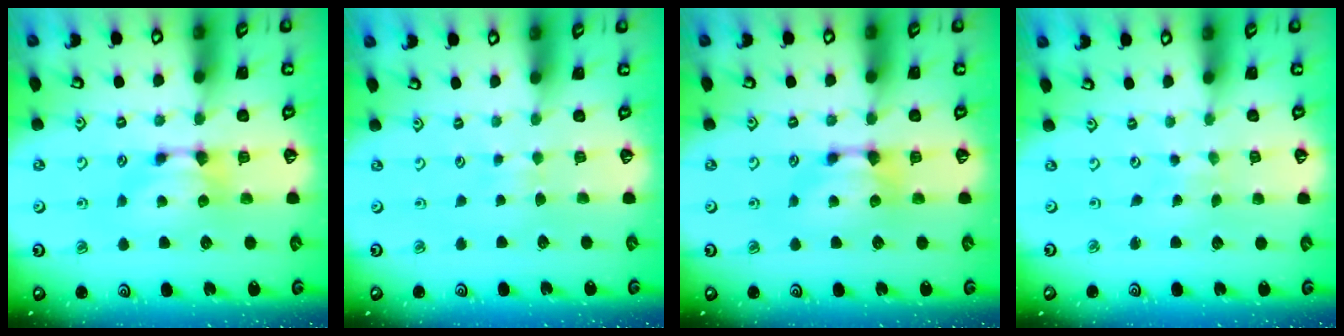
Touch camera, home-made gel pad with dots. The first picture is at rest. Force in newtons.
{"total": 3.4, "press": 3.4, "slide": 0.3}
{"total": 0.0}
{"total": 5.7, "press": 5.7, "slide": 0.2}